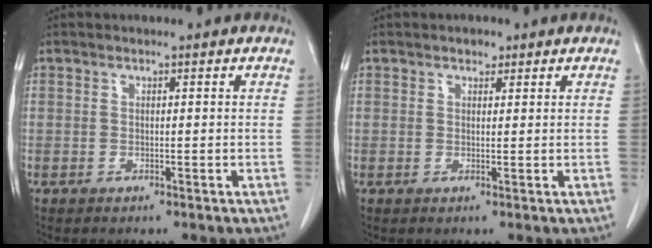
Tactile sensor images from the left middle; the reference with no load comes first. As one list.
[{"total": 1.2, "force": [0.8, 0.8, 0.4], "torque": [-0.008, -0.002, 0.011]}]